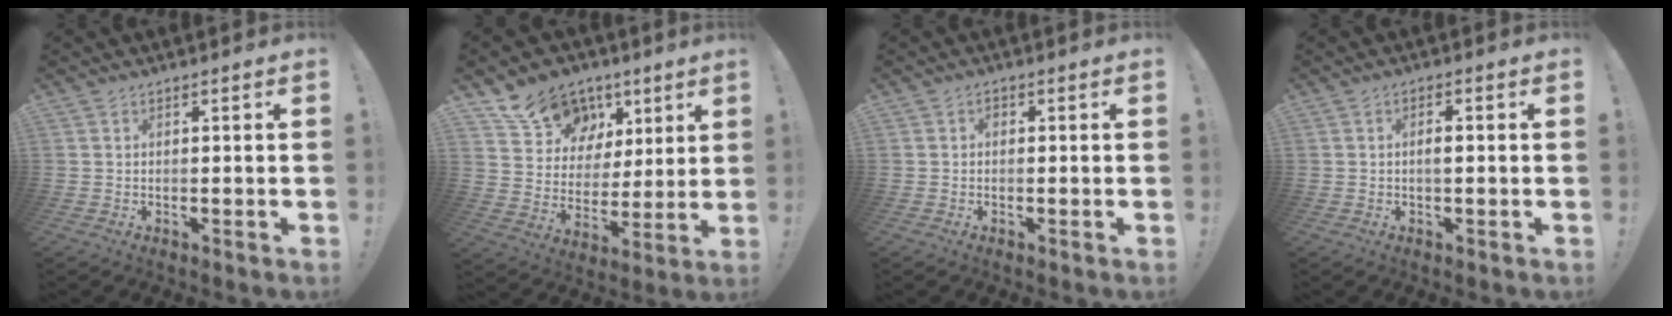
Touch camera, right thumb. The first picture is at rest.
{"total": 15.8, "force": [9.8, 11.5, 4.5], "torque": [-0.068, -0.058, 0.197]}
{"total": 1.0, "force": [-0.4, 0.7, 0.6], "torque": [-0.014, 0.008, -0.008]}
{"total": 2.2, "force": [-0.3, 0.6, 2.1], "torque": [-0.033, 0.003, -0.008]}